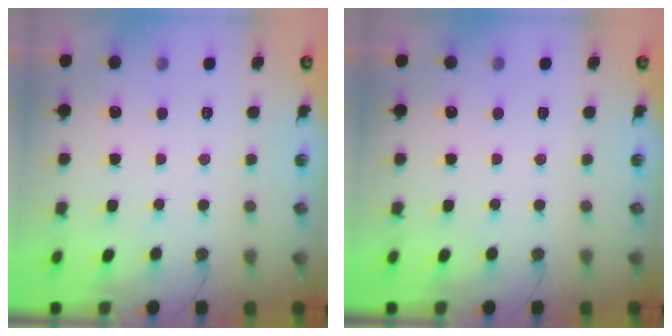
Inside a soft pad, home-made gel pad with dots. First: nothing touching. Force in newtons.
{"total": 0.0}